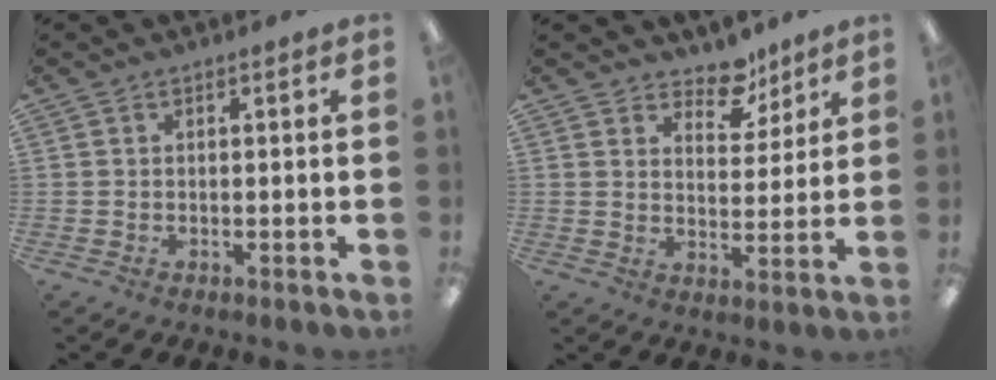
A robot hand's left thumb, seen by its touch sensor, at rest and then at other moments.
{"total": 8.3, "force": [6.5, 4.4, 2.8], "torque": [-0.029, -0.041, 0.114]}